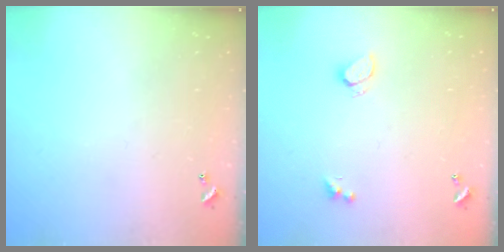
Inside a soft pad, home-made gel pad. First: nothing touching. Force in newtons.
{"total": 1.8, "press": 1.7, "slide": 0.6}